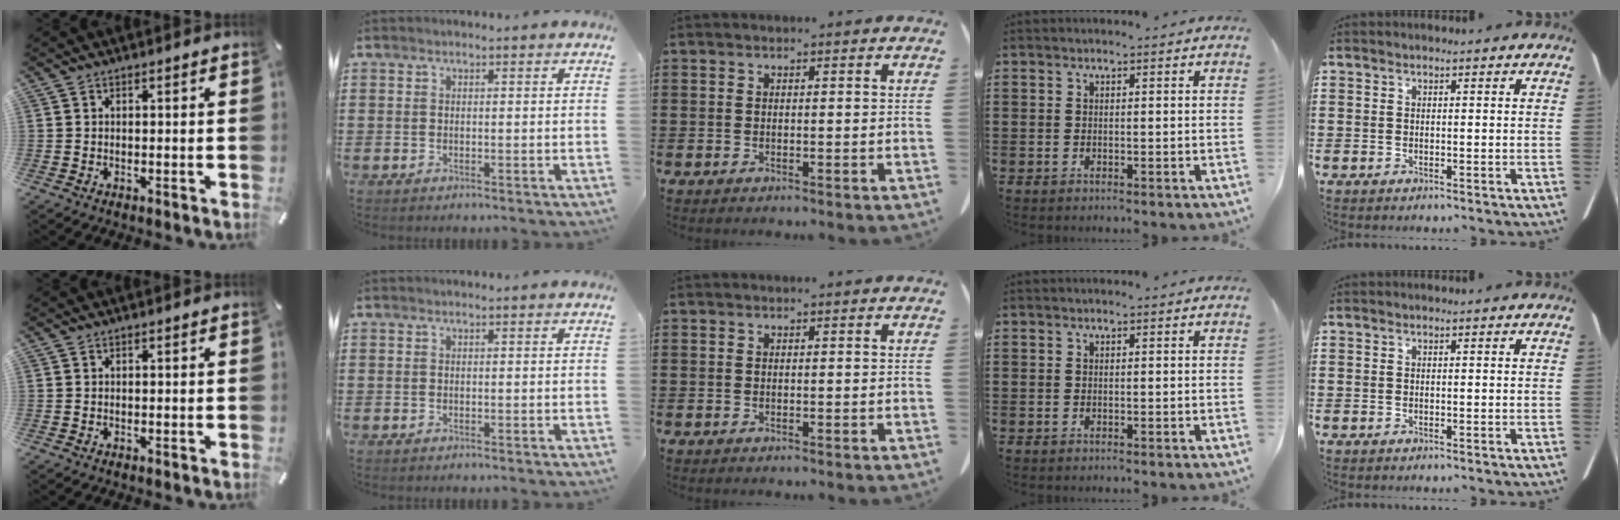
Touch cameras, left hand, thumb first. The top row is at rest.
{}